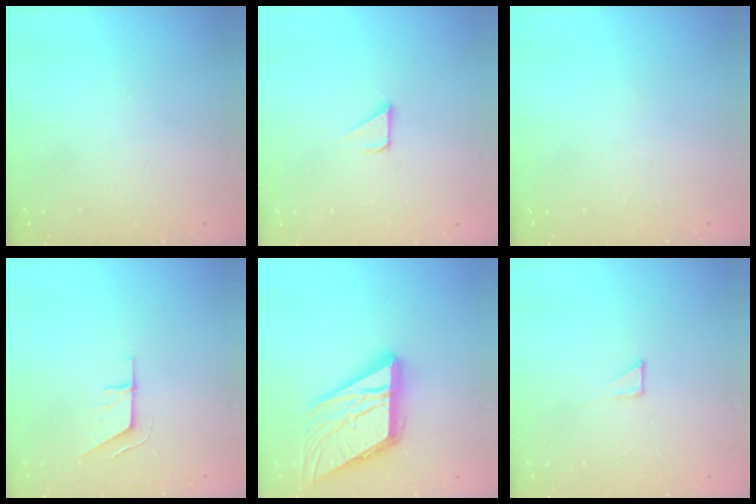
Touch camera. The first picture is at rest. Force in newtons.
{"total": 2.1, "press": 2.1, "slide": 0.1}
{"total": 0.0}
{"total": 6.1, "press": 6.1, "slide": 0.0}
{"total": 20.0, "press": 19.7, "slide": 3.6}
{"total": 3.6, "press": 3.6, "slide": 0.4}